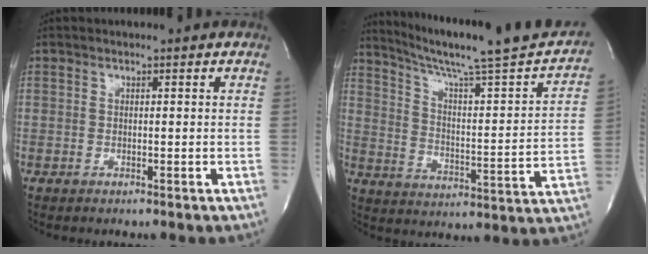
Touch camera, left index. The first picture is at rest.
{"total": 23.0, "force": [19.9, 0.8, 11.5], "torque": [-0.172, -0.032, 0.270]}